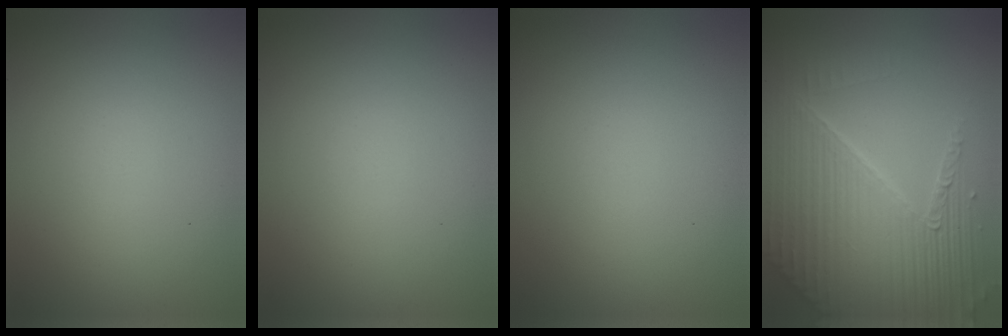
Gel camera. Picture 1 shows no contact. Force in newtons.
{"total": 0.0}
{"total": 0.0}
{"total": 7.4, "press": 5.6, "slide": 4.8}